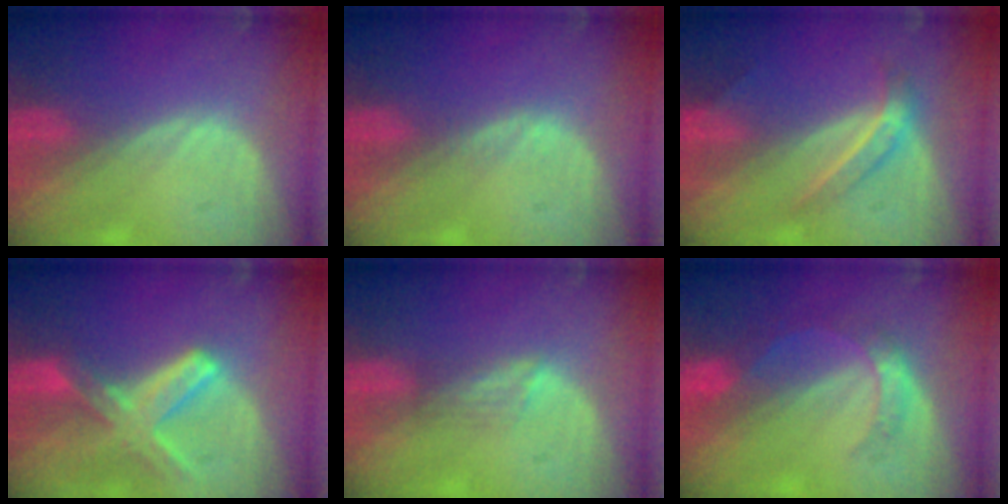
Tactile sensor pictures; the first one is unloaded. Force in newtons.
{"total": 0.5, "press": 0.5, "slide": 0.1}
{"total": 4.2, "press": 4.2, "slide": 0.4}
{"total": 8.2, "press": 7.2, "slide": 3.9}
{"total": 2.4, "press": 1.9, "slide": 1.5}
{"total": 5.1, "press": 4.6, "slide": 2.2}